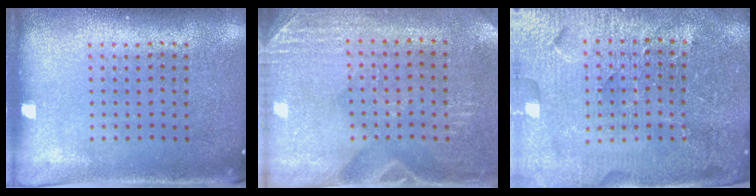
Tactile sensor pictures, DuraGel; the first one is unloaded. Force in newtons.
{"total": 2.8, "press": 2.6, "slide": 1.2}
{"total": 5.3, "press": 4.9, "slide": 2.1}